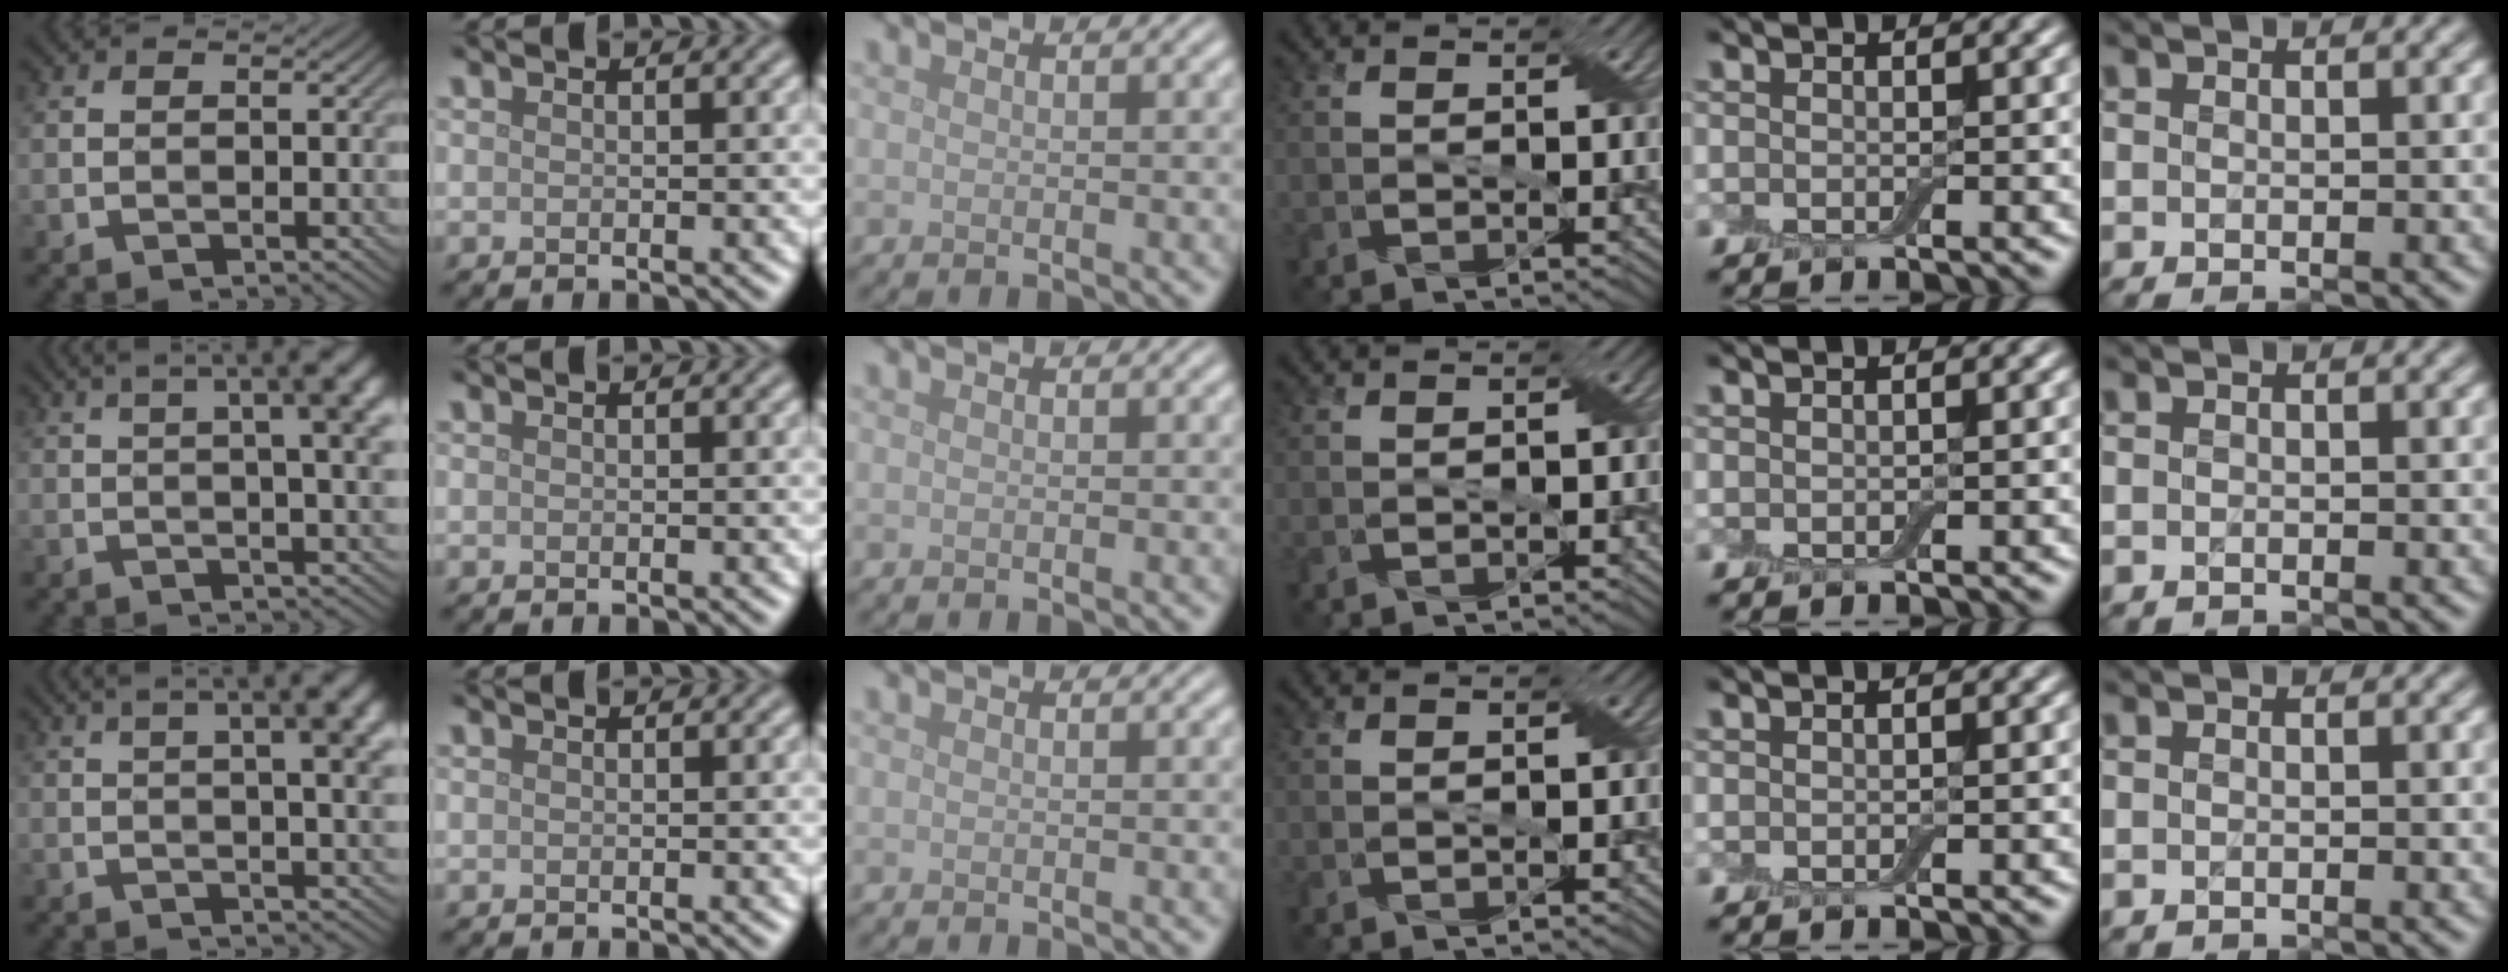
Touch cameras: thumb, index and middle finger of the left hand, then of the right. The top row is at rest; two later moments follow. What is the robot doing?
{"motion": "wrap", "object": "cling film"}